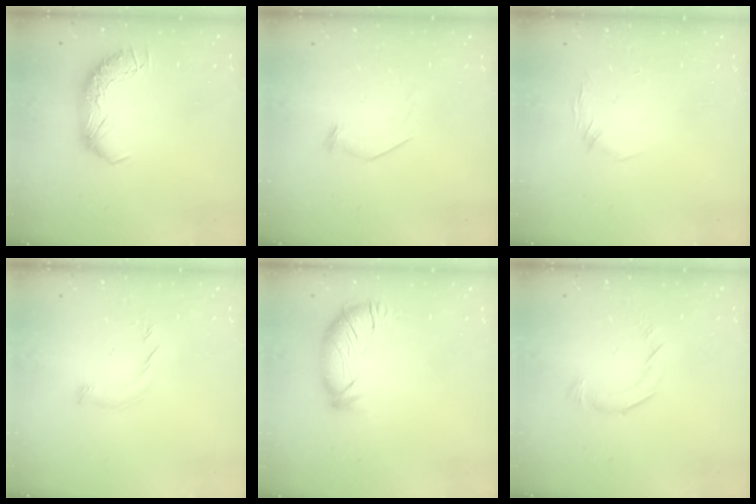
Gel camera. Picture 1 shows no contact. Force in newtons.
{"total": 7.7, "press": 7.7, "slide": 0.8}
{"total": 7.6, "press": 7.6, "slide": 0.7}
{"total": 5.2, "press": 5.1, "slide": 1.1}
{"total": 2.9, "press": 2.0, "slide": 2.2}
{"total": 5.3, "press": 5.3, "slide": 0.6}